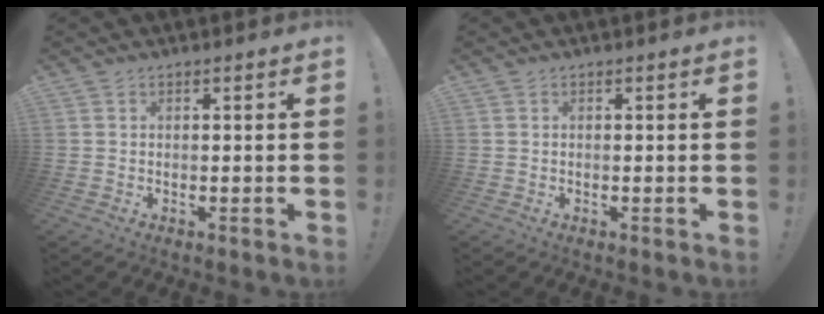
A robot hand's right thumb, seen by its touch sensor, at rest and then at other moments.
{"total": 0.0}